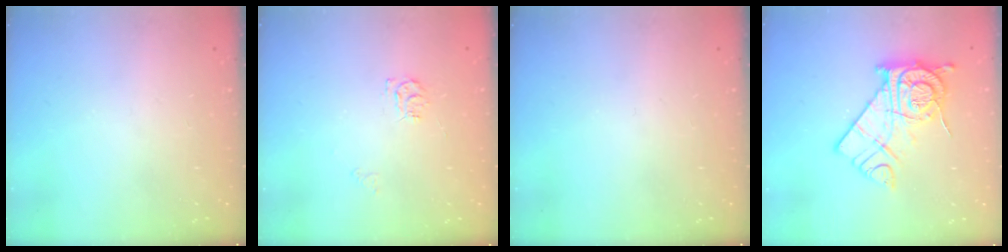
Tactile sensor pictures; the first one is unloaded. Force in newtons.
{"total": 4.9, "press": 4.9, "slide": 0.4}
{"total": 0.0}
{"total": 14.0, "press": 13.9, "slide": 1.3}